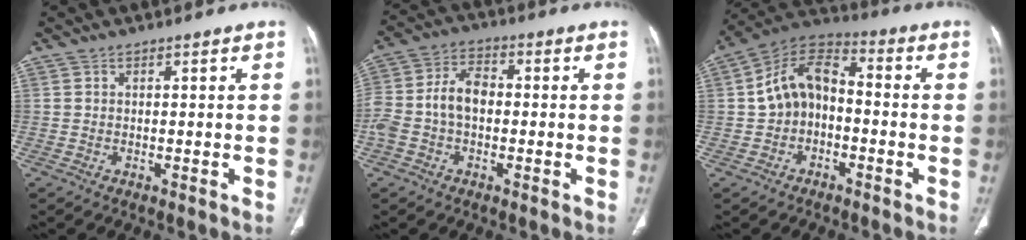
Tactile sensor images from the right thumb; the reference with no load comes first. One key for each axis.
{"total": 9.4, "fx": -1.0, "fy": 6.1, "fz": 7.1, "tx": -0.147, "ty": 0.033, "tz": -0.025}
{"total": 10.9, "fx": -1.1, "fy": 7.8, "fz": 7.6, "tx": -0.118, "ty": 0.044, "tz": -0.038}